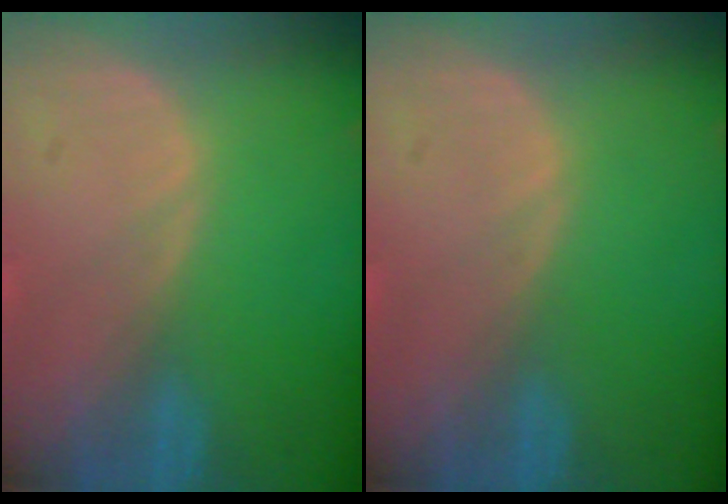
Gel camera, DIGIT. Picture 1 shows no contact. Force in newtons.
{"total": 0.0}